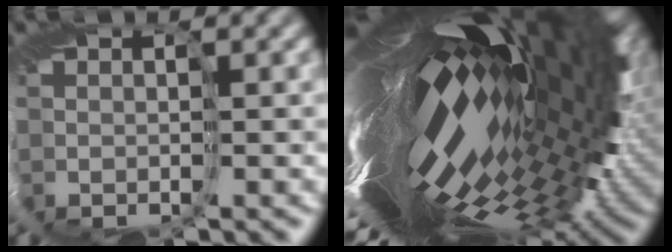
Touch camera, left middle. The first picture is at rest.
{"total": 19.6, "force": [1.6, 7.0, 18.2], "torque": [-0.248, -0.001, 0.018]}